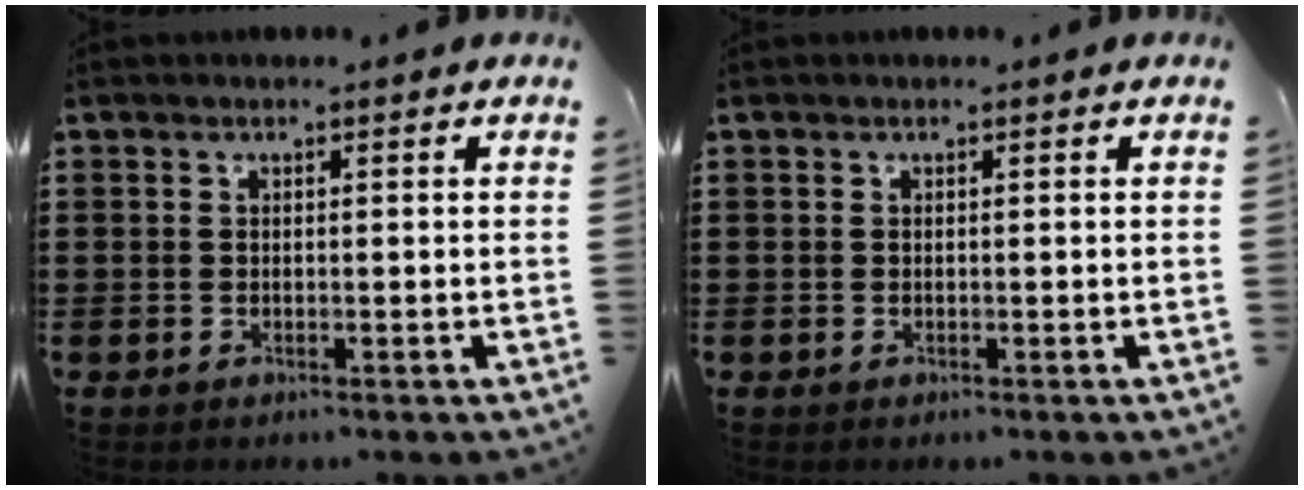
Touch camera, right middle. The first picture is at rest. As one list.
[{"total": 0.0}]